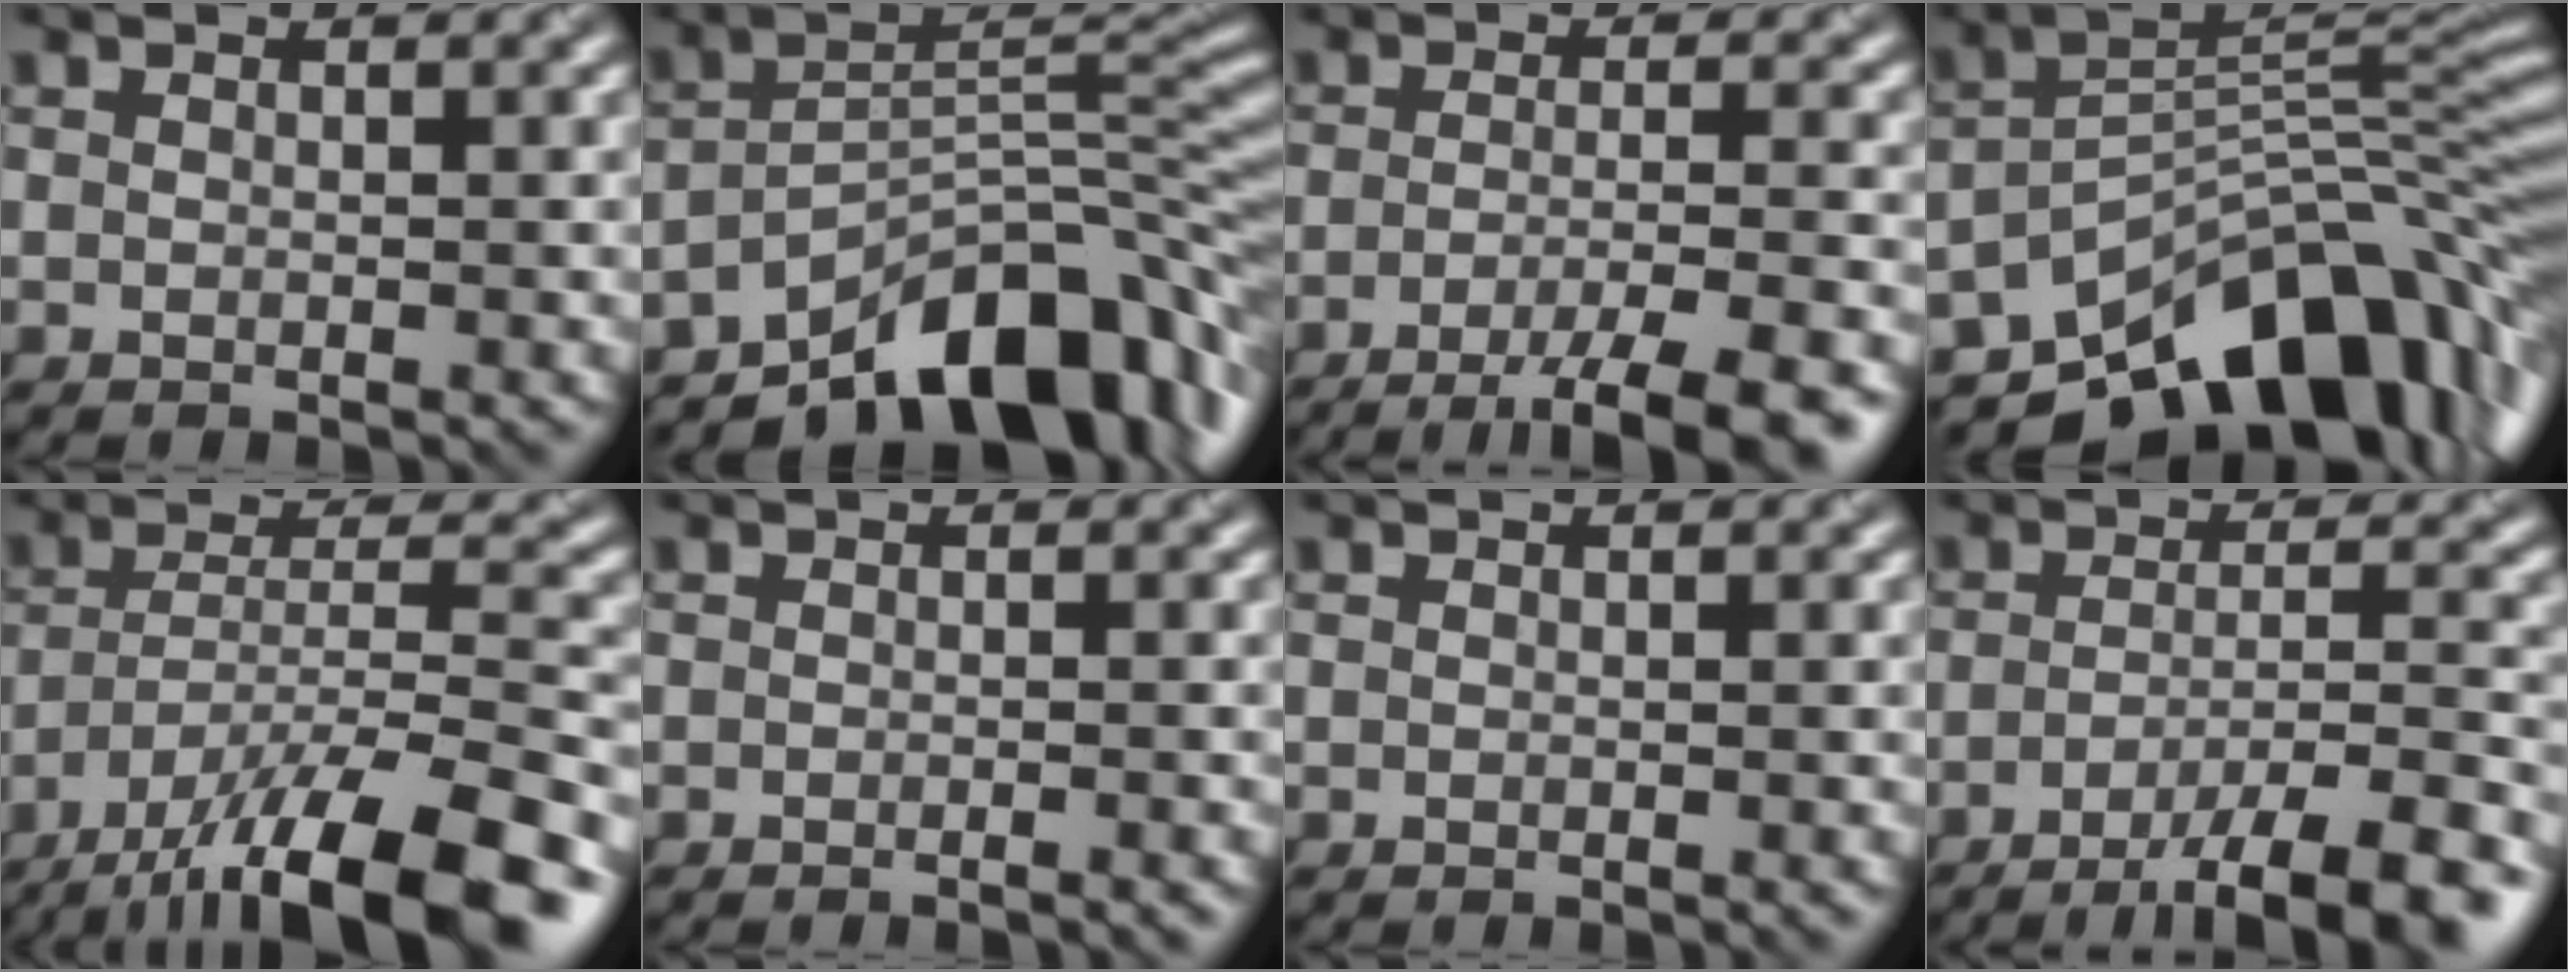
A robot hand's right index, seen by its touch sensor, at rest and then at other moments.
{"total": 12.1, "force": [-8.0, 5.2, 7.4], "torque": [-0.090, 0.004, -0.141]}
{"total": 7.5, "force": [-4.7, 1.5, 5.7], "torque": [-0.076, 0.004, -0.070]}
{"total": 13.2, "force": [-8.8, 6.1, 7.8], "torque": [-0.119, 0.001, -0.138]}
{"total": 14.3, "force": [-9.9, 3.6, 9.7], "torque": [-0.176, -0.001, -0.161]}
{"total": 1.6, "force": [-0.8, 0.3, 1.3], "torque": [-0.011, -0.002, -0.015]}
{"total": 0.5, "force": [-0.2, 0.1, 0.5], "torque": [-0.004, 0.000, -0.003]}
{"total": 9.2, "force": [-5.6, 2.1, 6.9], "torque": [-0.091, 0.006, -0.083]}